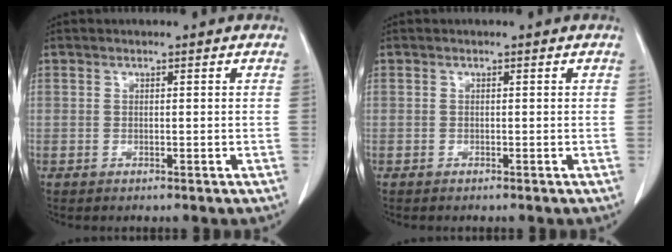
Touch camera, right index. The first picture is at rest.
{"total": 0.0}